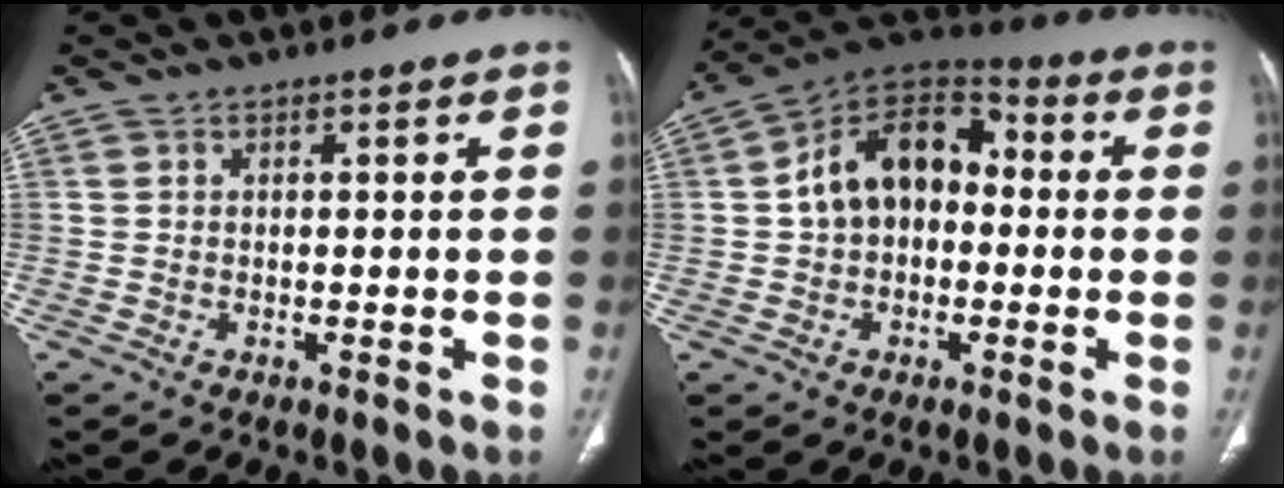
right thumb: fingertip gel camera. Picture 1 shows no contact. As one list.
[{"total": 14.2, "force": [0.7, 9.8, 10.2], "torque": [-0.136, 0.042, -0.004]}]